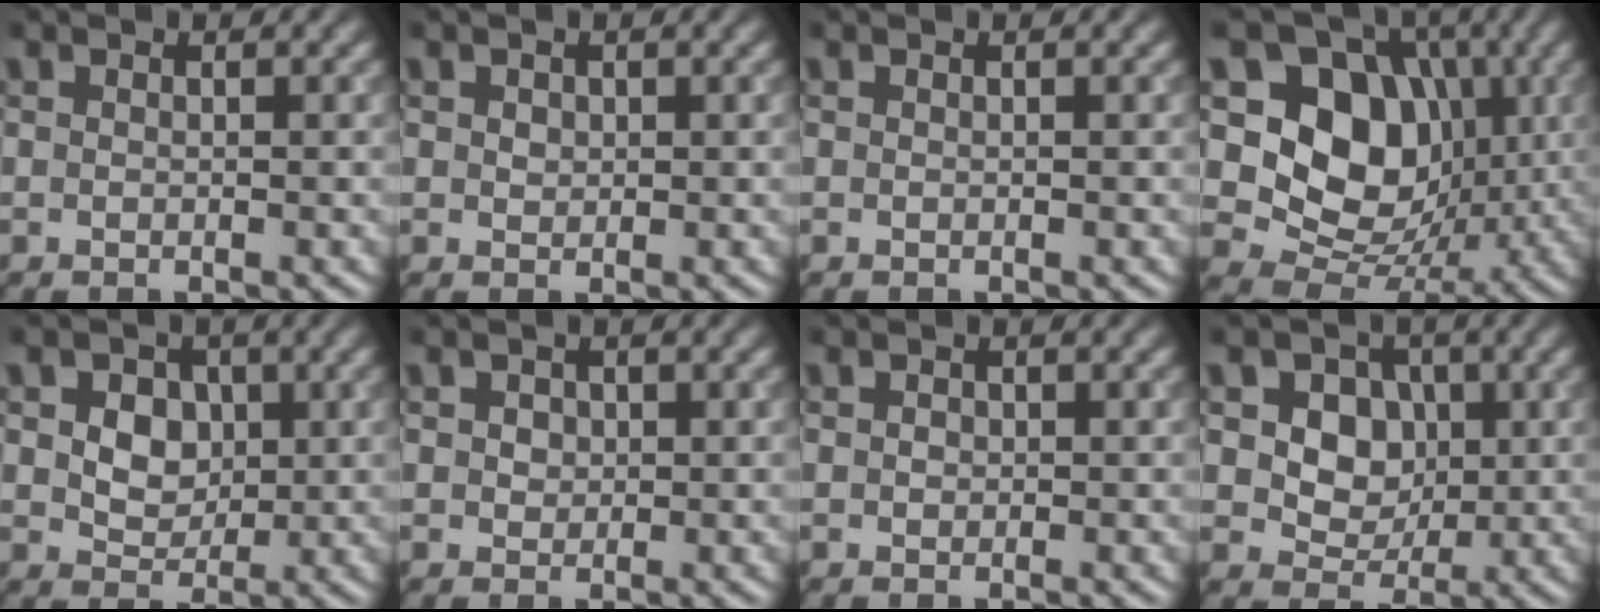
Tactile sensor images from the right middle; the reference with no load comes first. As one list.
[{"total": 0.8, "force": [0.3, 0.7, 0.3], "torque": [-0.006, -0.001, 0.006]}, {"total": 0.0}, {"total": 10.9, "force": [1.9, 8.5, 6.5], "torque": [-0.106, -0.012, 0.021]}, {"total": 5.0, "force": [1.4, 3.9, 2.9], "torque": [-0.048, 0.011, 0.012]}, {"total": 1.3, "force": [0.4, 1.1, 0.5], "torque": [-0.006, 0.005, 0.003]}, {"total": 0.6, "force": [0.1, 0.5, 0.2], "torque": [-0.003, -0.002, 0.000]}, {"total": 5.4, "force": [1.1, 4.4, 3.0], "torque": [-0.056, -0.001, 0.015]}]